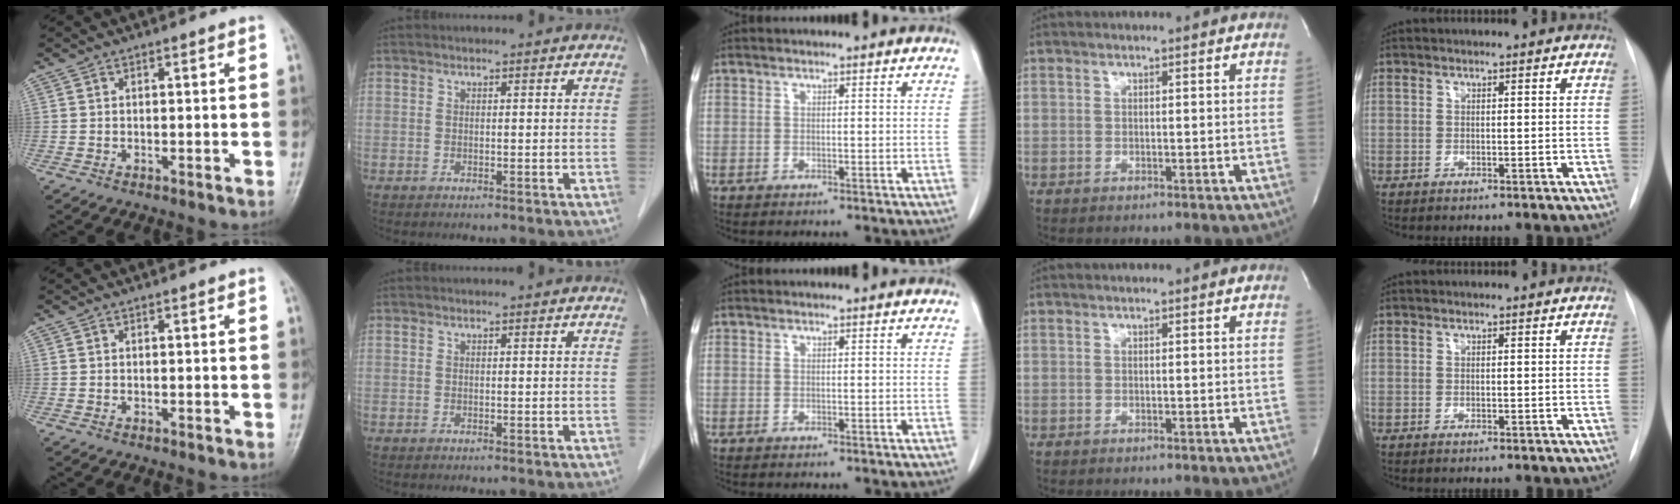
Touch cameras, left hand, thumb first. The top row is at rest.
{}